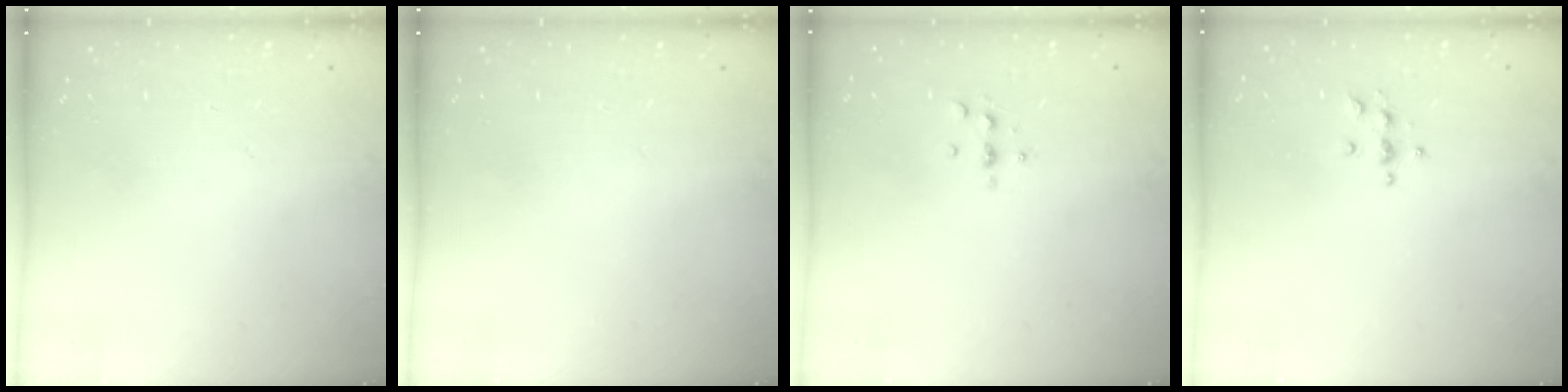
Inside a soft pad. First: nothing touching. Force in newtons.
{"total": 0.0}
{"total": 3.1, "press": 3.1, "slide": 0.5}
{"total": 3.8, "press": 3.7, "slide": 0.5}